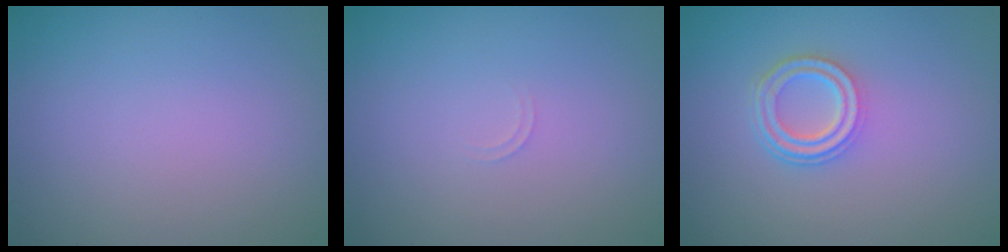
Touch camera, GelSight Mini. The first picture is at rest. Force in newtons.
{"total": 0.6, "press": 0.6, "slide": 0.2}
{"total": 3.5, "press": 2.6, "slide": 2.3}